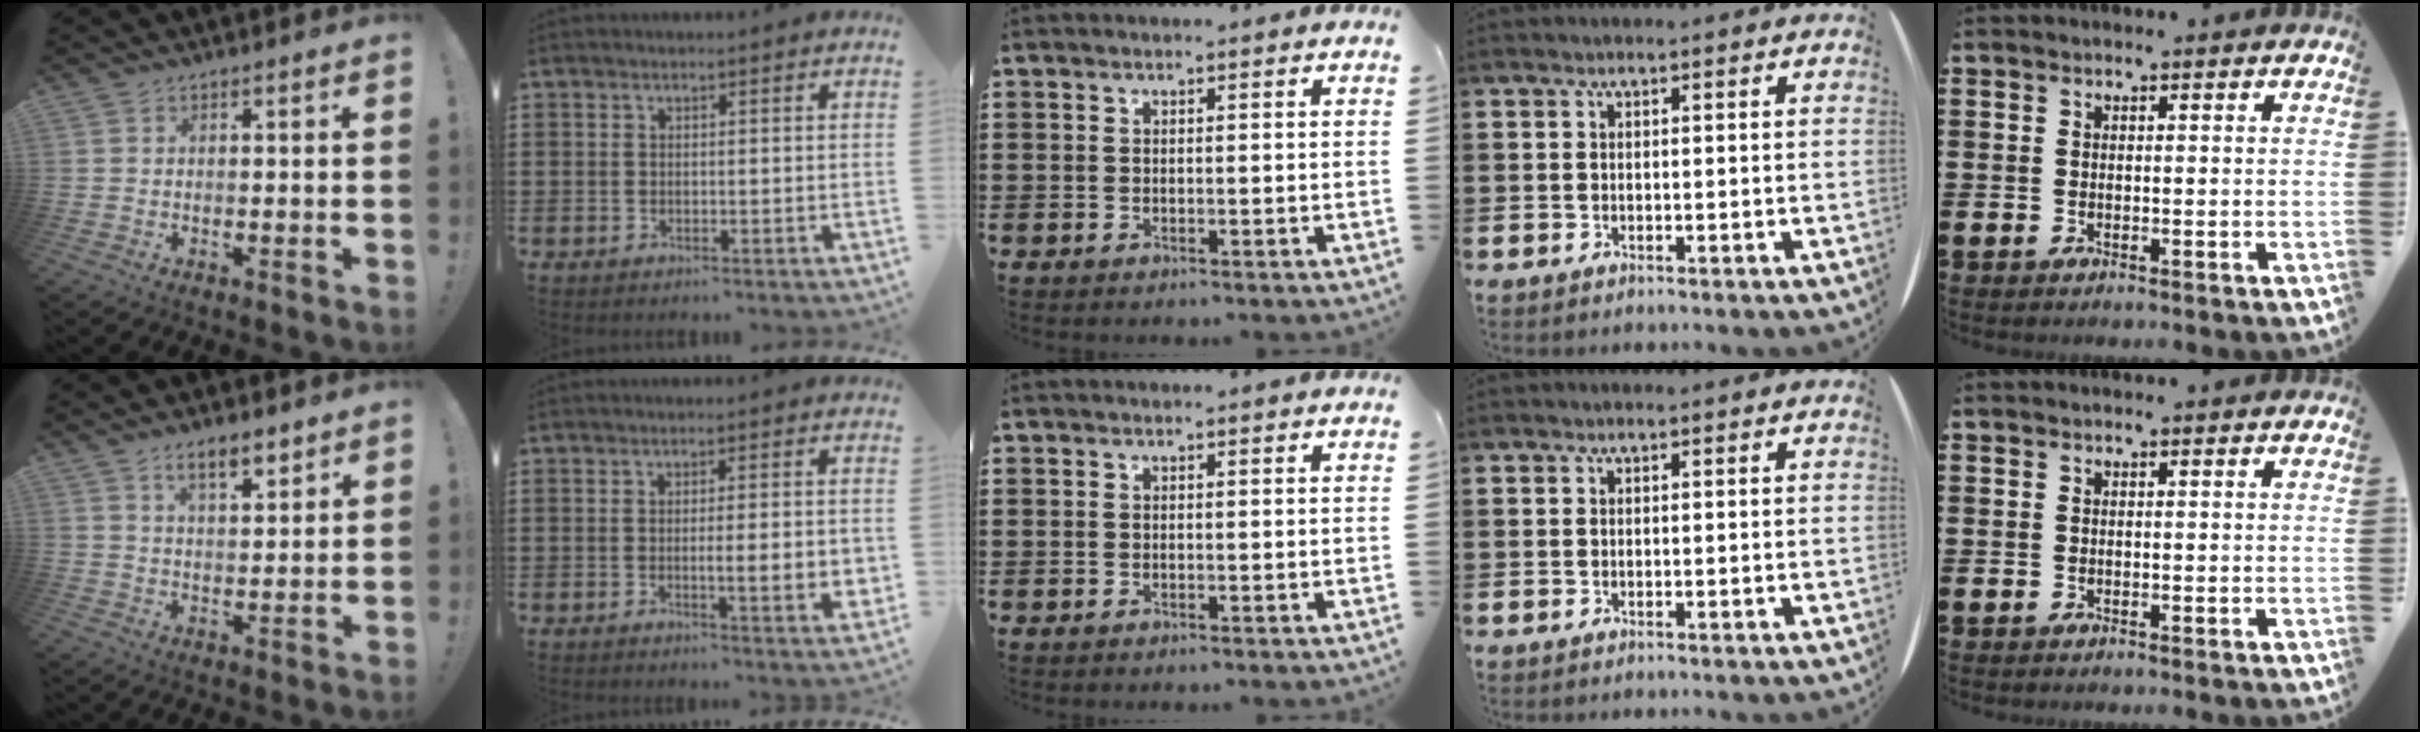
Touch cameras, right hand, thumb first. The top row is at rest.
{"thumb": {"total": 7.1, "force": [5.1, 2.4, 4.4], "torque": [-0.056, -0.029, 0.086]}, "index": {"total": 5.1, "force": [-0.7, 0.4, 5.0], "torque": [-0.075, -0.012, -0.013]}}